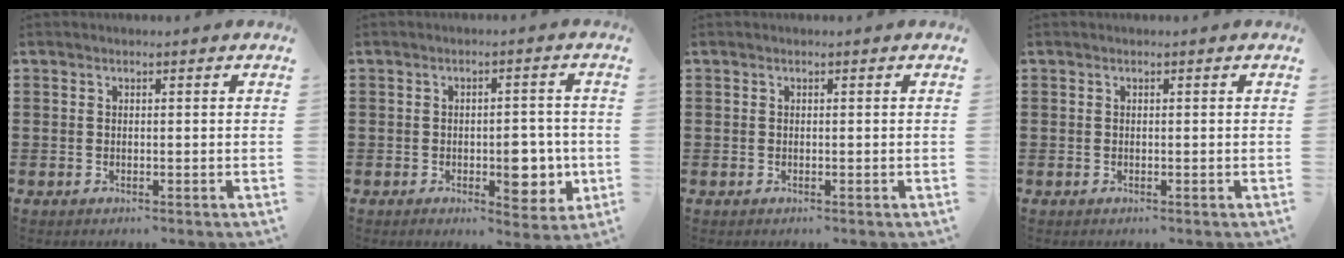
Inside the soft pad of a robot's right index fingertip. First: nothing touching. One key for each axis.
{"total": 6.2, "fx": -1.8, "fy": 3.1, "fz": 5.0, "tx": -0.059, "ty": 0.000, "tz": -0.032}
{"total": 0.0}
{"total": 0.0}